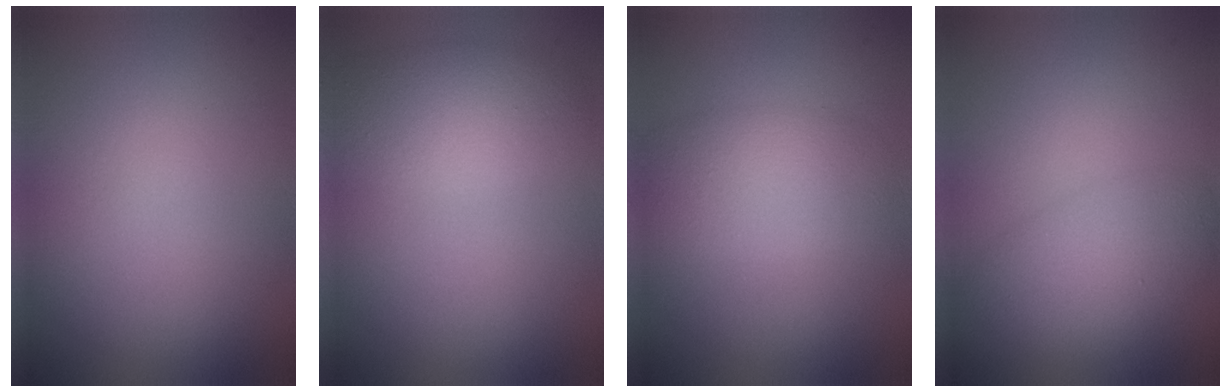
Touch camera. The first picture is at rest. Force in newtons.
{"total": 3.5, "press": 3.5, "slide": 0.3}
{"total": 3.8, "press": 3.8, "slide": 0.2}
{"total": 4.0, "press": 4.0, "slide": 0.3}